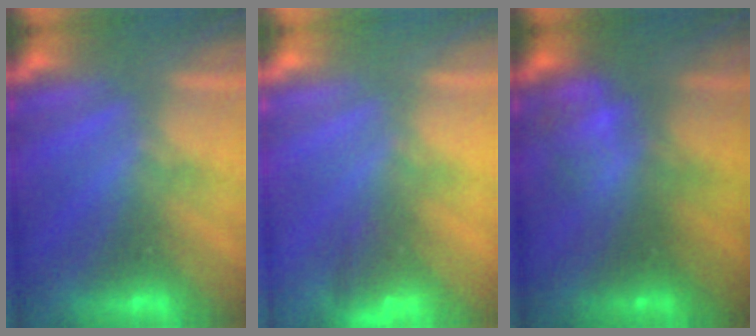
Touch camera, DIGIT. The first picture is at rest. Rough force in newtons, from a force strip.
{"total": 4.6}
{"total": 2.3}